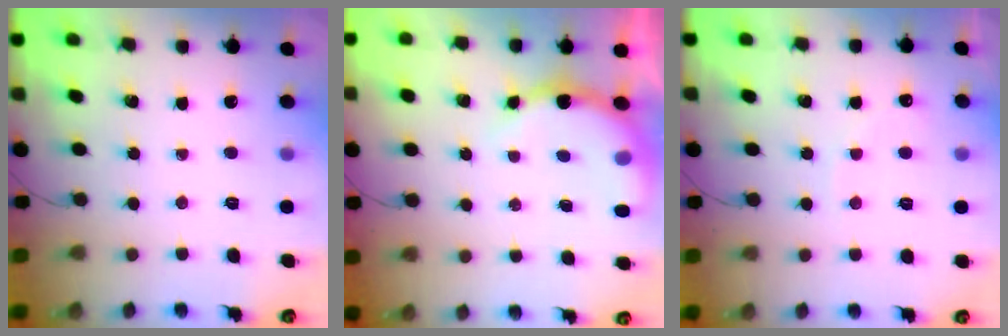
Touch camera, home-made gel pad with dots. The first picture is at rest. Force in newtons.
{"total": 9.0, "press": 8.9, "slide": 0.6}
{"total": 6.3, "press": 6.2, "slide": 1.2}